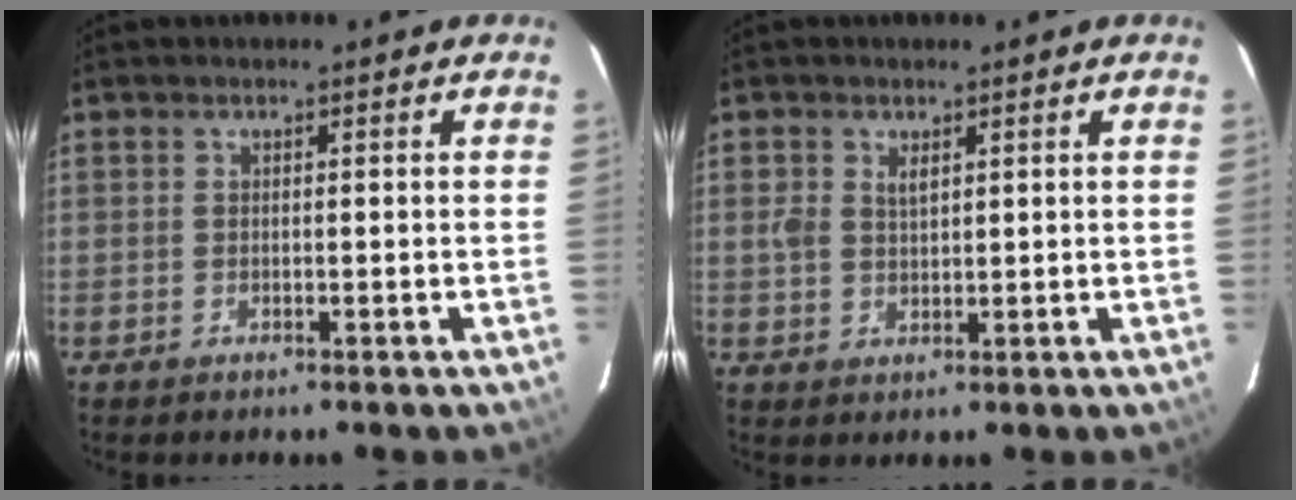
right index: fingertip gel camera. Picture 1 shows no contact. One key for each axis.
{"total": 2.7, "fx": 1.2, "fy": 1.7, "fz": 1.8, "tx": -0.032, "ty": 0.003, "tz": 0.022}